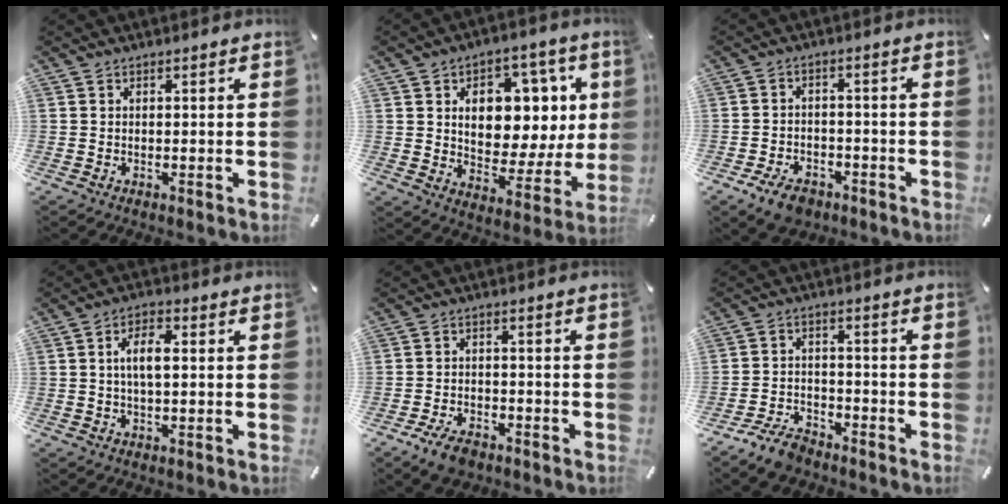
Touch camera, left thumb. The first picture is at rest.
{"total": 12.6, "force": [3.7, 9.4, 7.6], "torque": [-0.100, -0.030, 0.070]}
{"total": 5.9, "force": [-4.0, 3.5, 2.6], "torque": [-0.054, 0.021, -0.075]}
{"total": 5.9, "force": [0.5, 2.5, 5.3], "torque": [-0.093, 0.008, 0.005]}
{"total": 5.5, "force": [-3.9, 2.8, 2.6], "torque": [-0.055, 0.021, -0.075]}
{"total": 6.9, "force": [-5.8, 2.9, 2.5], "torque": [-0.050, 0.031, -0.110]}